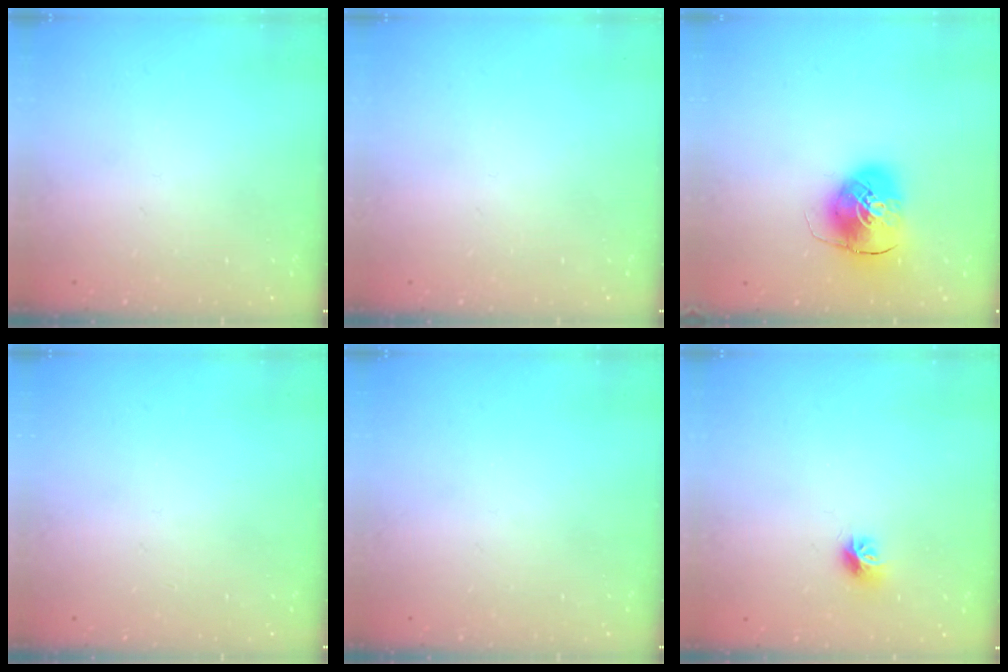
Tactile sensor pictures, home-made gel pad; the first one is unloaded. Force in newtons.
{"total": 0.0}
{"total": 9.8, "press": 9.7, "slide": 1.5}
{"total": 0.0}
{"total": 0.0}
{"total": 7.4, "press": 7.3, "slide": 0.6}